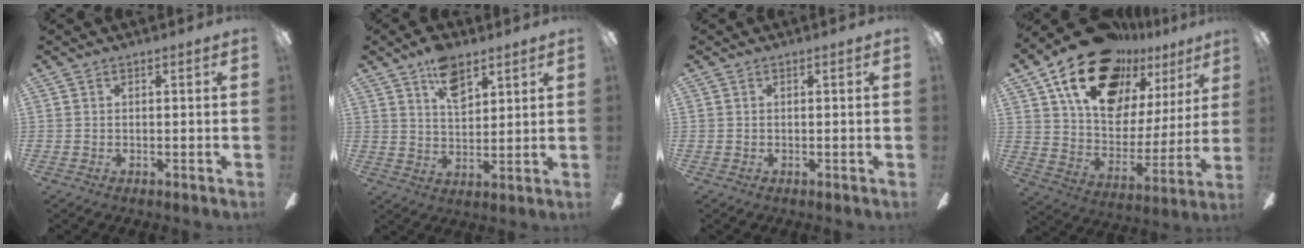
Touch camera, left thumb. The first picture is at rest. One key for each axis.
{"total": 9.6, "fx": 6.0, "fy": 4.9, "fz": 5.6, "tx": -0.083, "ty": -0.021, "tz": 0.104}
{"total": 0.0}
{"total": 23.0, "fx": 15.3, "fy": 12.9, "fz": 11.4, "tx": -0.189, "ty": -0.087, "tz": 0.276}